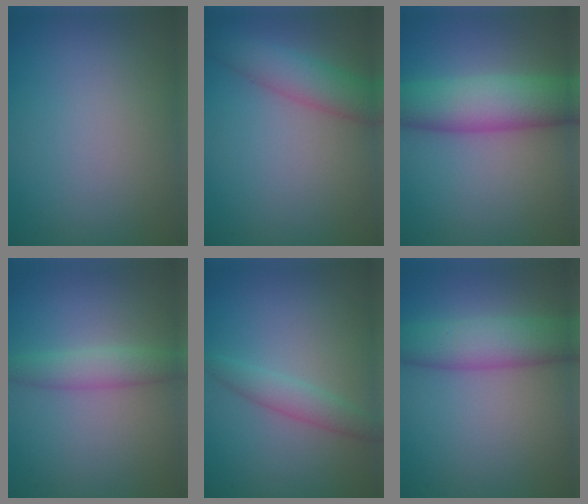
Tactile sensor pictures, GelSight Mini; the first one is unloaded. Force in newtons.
{"total": 4.0, "press": 4.0, "slide": 0.1}
{"total": 7.2, "press": 7.2, "slide": 0.3}
{"total": 2.8, "press": 2.8, "slide": 0.1}
{"total": 2.1, "press": 2.1, "slide": 0.0}
{"total": 5.5, "press": 5.5, "slide": 0.4}